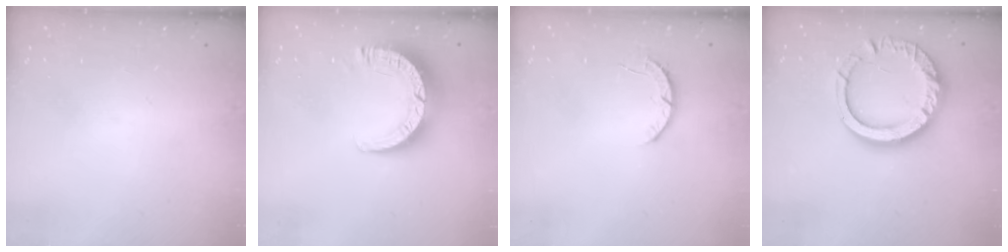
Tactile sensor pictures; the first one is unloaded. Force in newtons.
{"total": 9.1, "press": 9.1, "slide": 1.1}
{"total": 3.9, "press": 3.9, "slide": 0.4}
{"total": 16.7, "press": 16.7, "slide": 1.4}